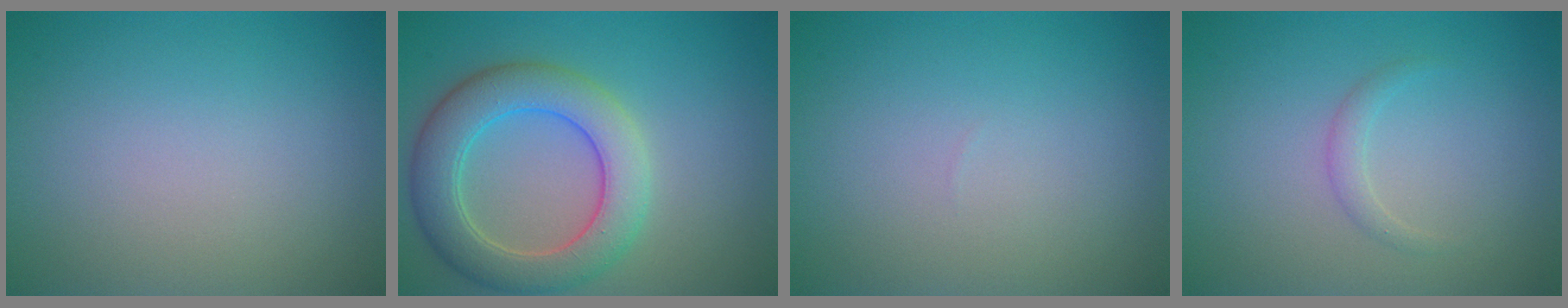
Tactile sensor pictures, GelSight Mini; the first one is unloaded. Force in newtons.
{"total": 6.4, "press": 6.4, "slide": 0.4}
{"total": 0.0}
{"total": 1.1, "press": 1.1, "slide": 0.1}